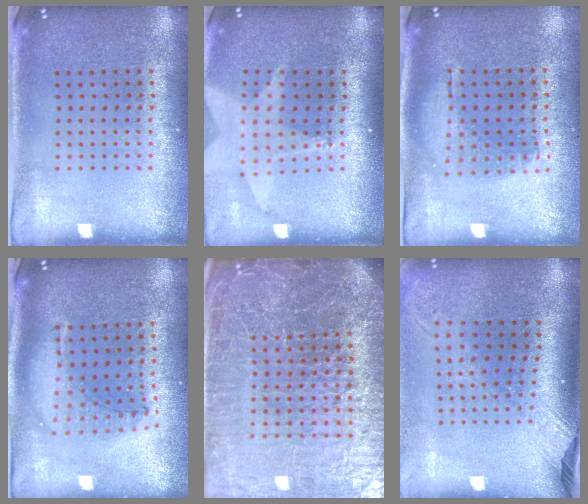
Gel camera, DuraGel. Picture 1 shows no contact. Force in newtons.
{"total": 1.8, "press": 1.5, "slide": 1.0}
{"total": 1.0, "press": 0.9, "slide": 0.4}
{"total": 1.3, "press": 1.2, "slide": 0.4}
{"total": 7.3, "press": 6.4, "slide": 3.6}
{"total": 2.4, "press": 1.7, "slide": 1.6}